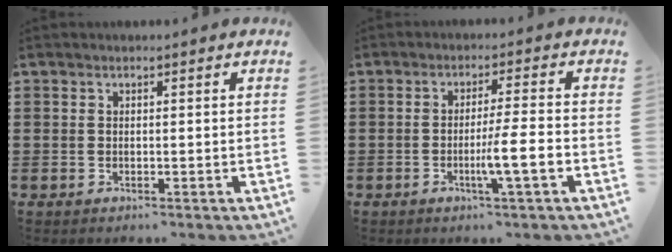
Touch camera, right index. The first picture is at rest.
{"total": 6.1, "force": [-2.1, -0.2, 5.7], "torque": [-0.101, -0.012, -0.038]}